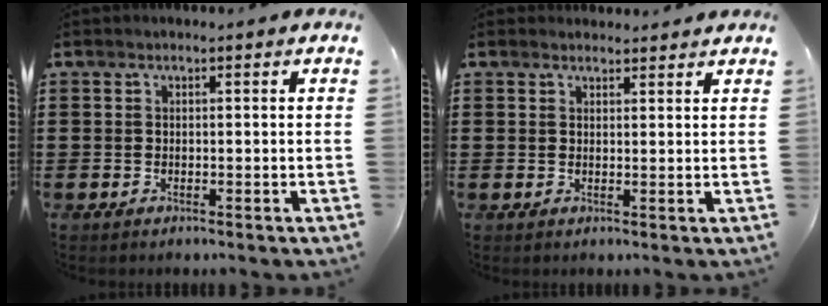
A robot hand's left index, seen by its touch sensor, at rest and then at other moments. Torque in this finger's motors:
{"motor_torque": [0.12, 0.09, -0.03, -0.02]}